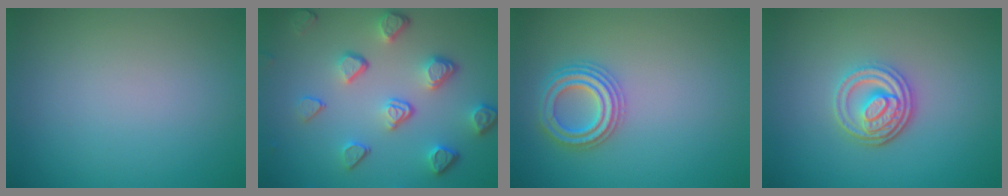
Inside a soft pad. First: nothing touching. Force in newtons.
{"total": 5.1, "press": 3.7, "slide": 3.5}
{"total": 3.3, "press": 3.2, "slide": 0.7}
{"total": 4.1, "press": 3.2, "slide": 2.5}